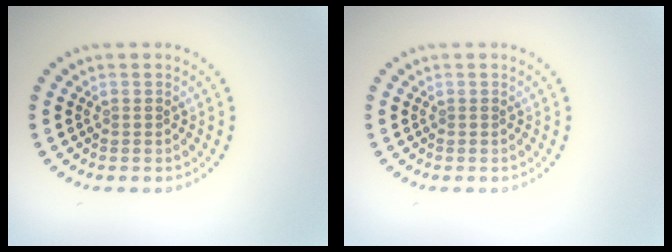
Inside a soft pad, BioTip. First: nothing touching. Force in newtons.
{"total": 0.0}